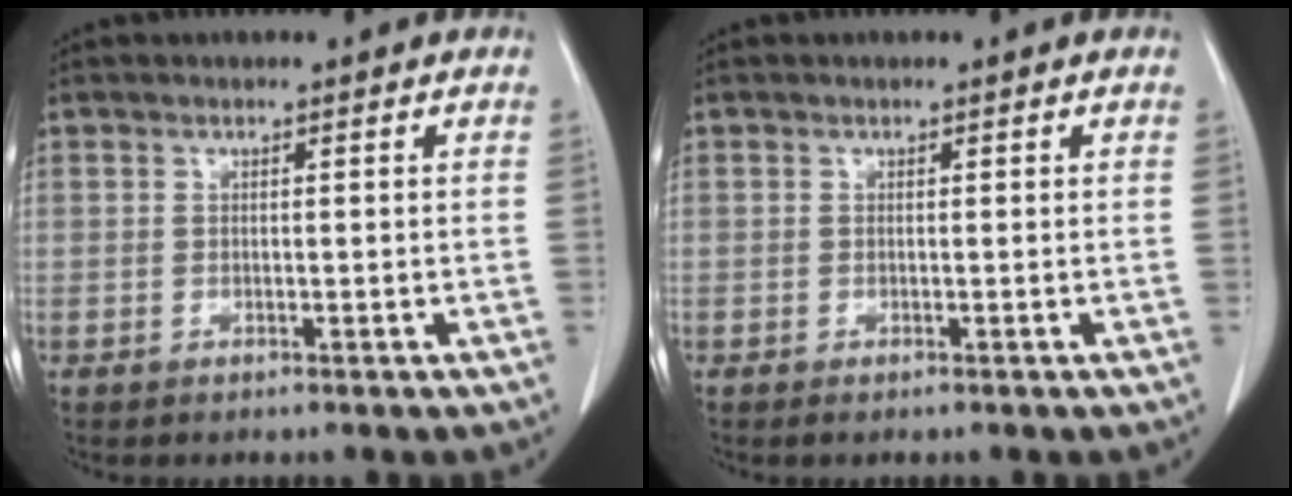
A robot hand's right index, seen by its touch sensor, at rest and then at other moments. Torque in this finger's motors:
{"motor_torque": [0.10, -0.11, 0.05, 0.02]}